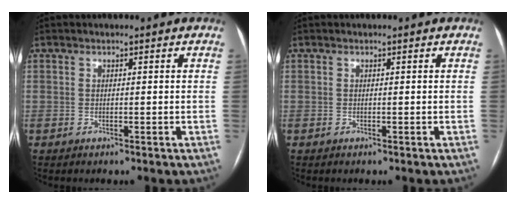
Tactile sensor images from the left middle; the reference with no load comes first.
{"total": 0.0}